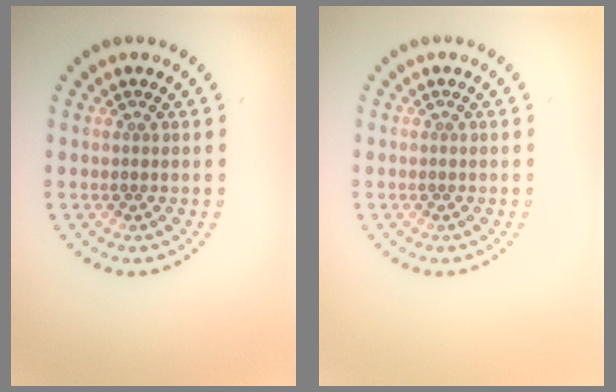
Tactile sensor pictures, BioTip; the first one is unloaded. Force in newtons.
{"total": 0.0}